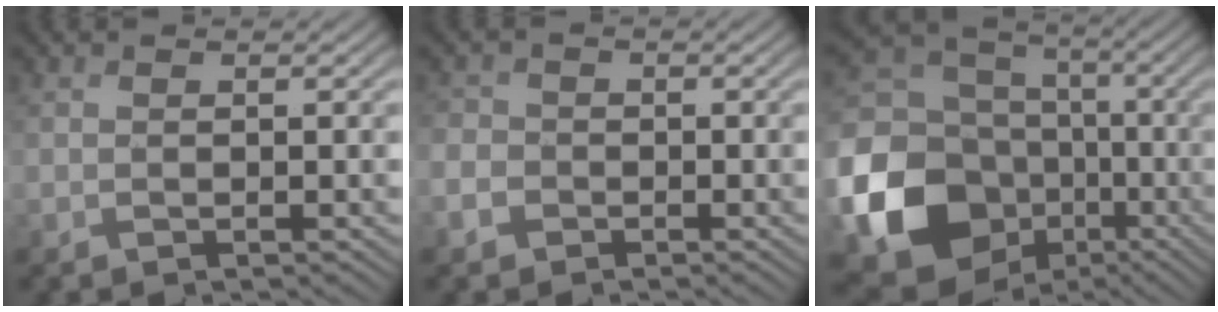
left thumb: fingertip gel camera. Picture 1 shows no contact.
{"total": 3.0, "force": [-1.6, 2.5, 0.8], "torque": [-0.028, -0.003, -0.044]}
{"total": 20.1, "force": [-5.7, 17.2, 8.8], "torque": [-0.259, -0.054, -0.109]}